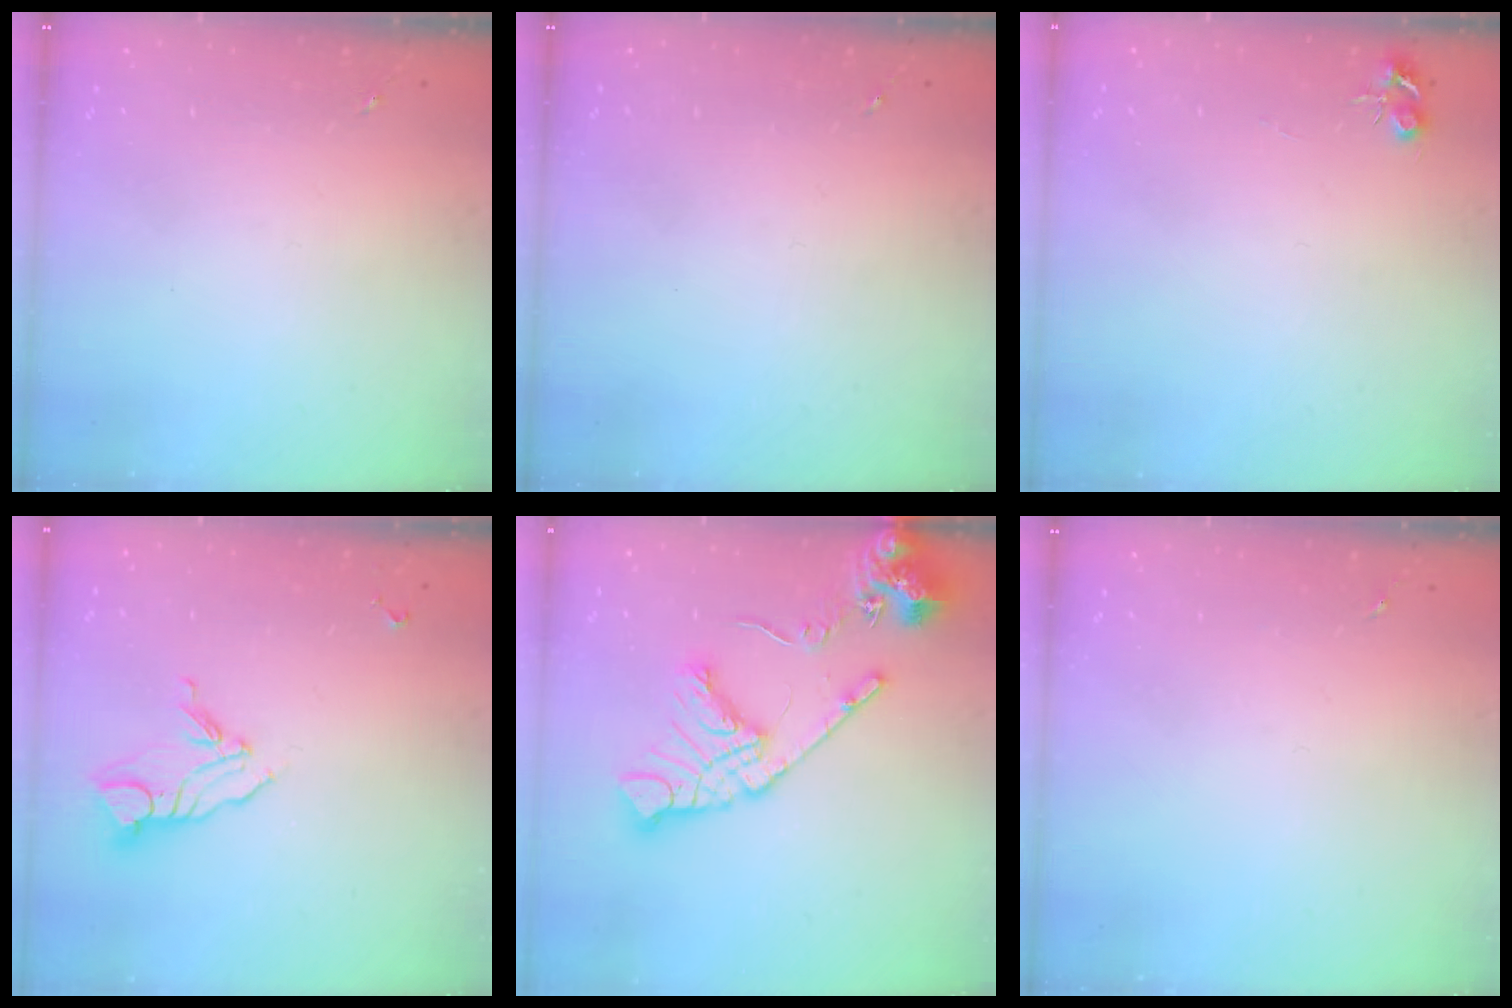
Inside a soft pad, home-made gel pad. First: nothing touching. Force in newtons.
{"total": 0.0}
{"total": 5.3, "press": 5.3, "slide": 0.7}
{"total": 9.9, "press": 9.8, "slide": 0.8}
{"total": 18.2, "press": 18.0, "slide": 2.5}
{"total": 0.0}